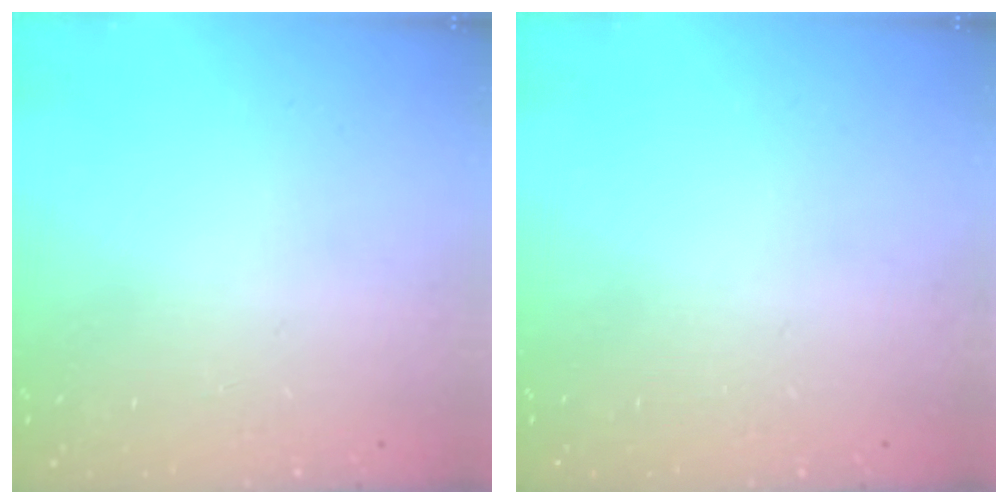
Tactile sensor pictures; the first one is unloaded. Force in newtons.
{"total": 0.0}